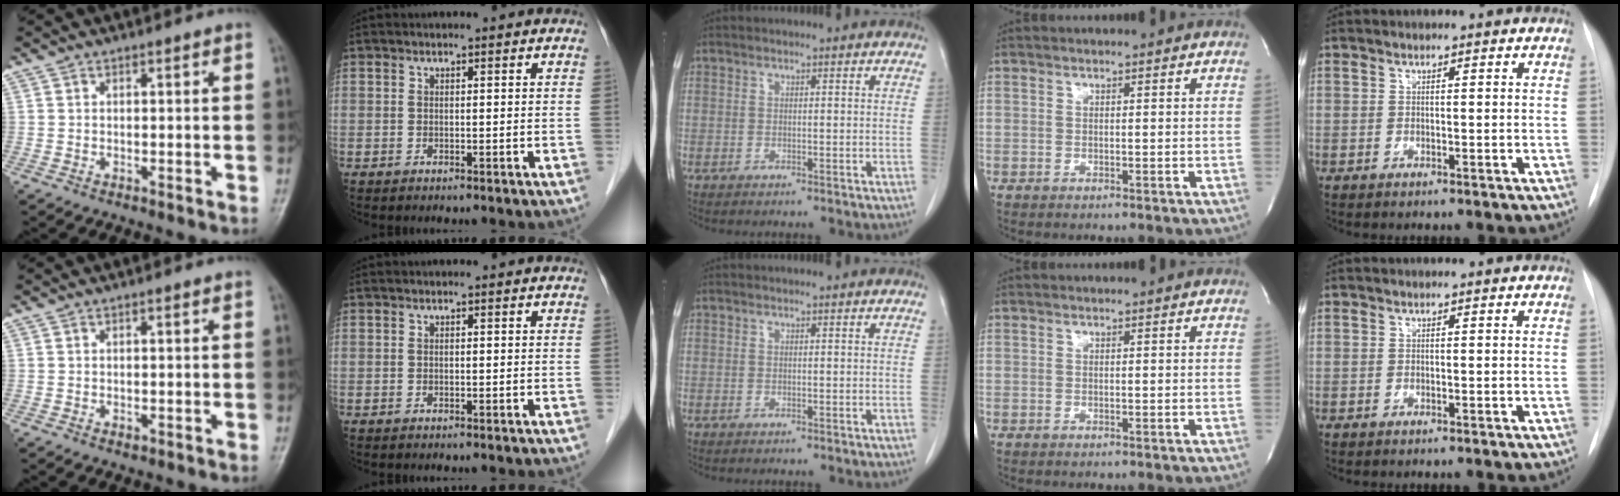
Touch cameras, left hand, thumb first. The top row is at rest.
{"thumb": {"total": 1.2, "force": [-0.4, 0.8, 0.8], "torque": [-0.009, 0.001, -0.005]}}